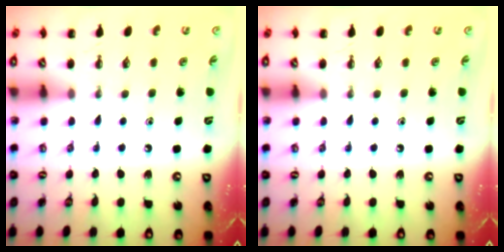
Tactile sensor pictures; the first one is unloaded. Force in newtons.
{"total": 0.0}